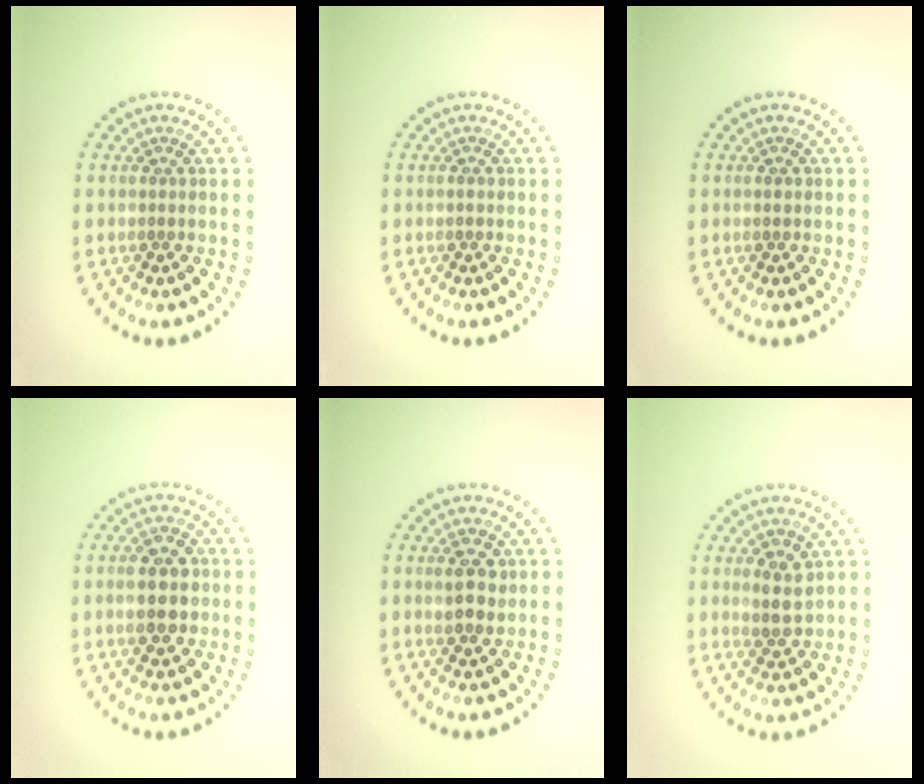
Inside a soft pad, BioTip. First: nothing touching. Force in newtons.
{"total": 0.8, "press": 0.8, "slide": 0.1}
{"total": 0.7, "press": 0.7, "slide": 0.1}
{"total": 5.0, "press": 5.0, "slide": 0.3}
{"total": 2.5, "press": 2.5, "slide": 0.4}
{"total": 2.8, "press": 2.8, "slide": 0.4}